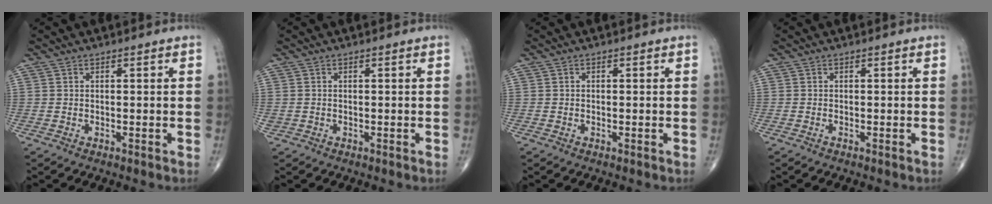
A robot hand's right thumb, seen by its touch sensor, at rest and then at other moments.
{"total": 0.8, "force": [0.0, 0.8, 0.0], "torque": [-0.004, 0.001, 0.002]}
{"total": 0.0}
{"total": 0.0}